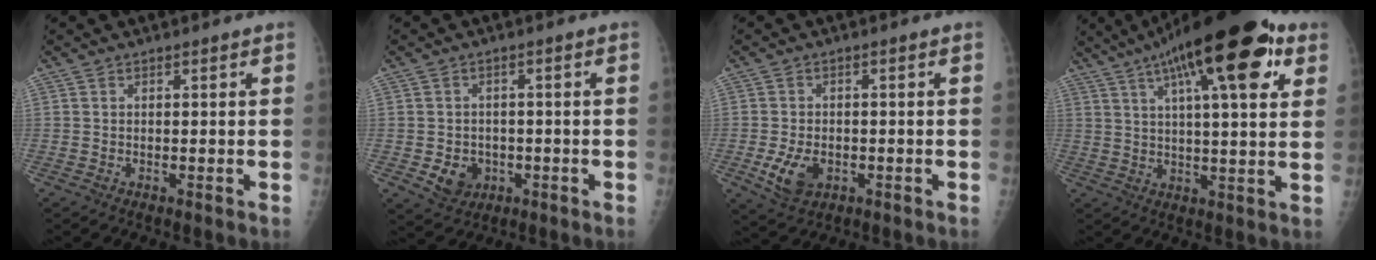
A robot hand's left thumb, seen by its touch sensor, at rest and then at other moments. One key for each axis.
{"total": 5.4, "fx": -1.6, "fy": 4.6, "fz": 2.4, "tx": -0.017, "ty": 0.005, "tz": -0.015}
{"total": 6.0, "fx": -1.9, "fy": 4.0, "fz": 4.1, "tx": -0.073, "ty": -0.001, "tz": -0.025}
{"total": 22.5, "fx": 11.0, "fy": 6.5, "fz": 18.4, "tx": -0.275, "ty": 0.000, "tz": 0.165}